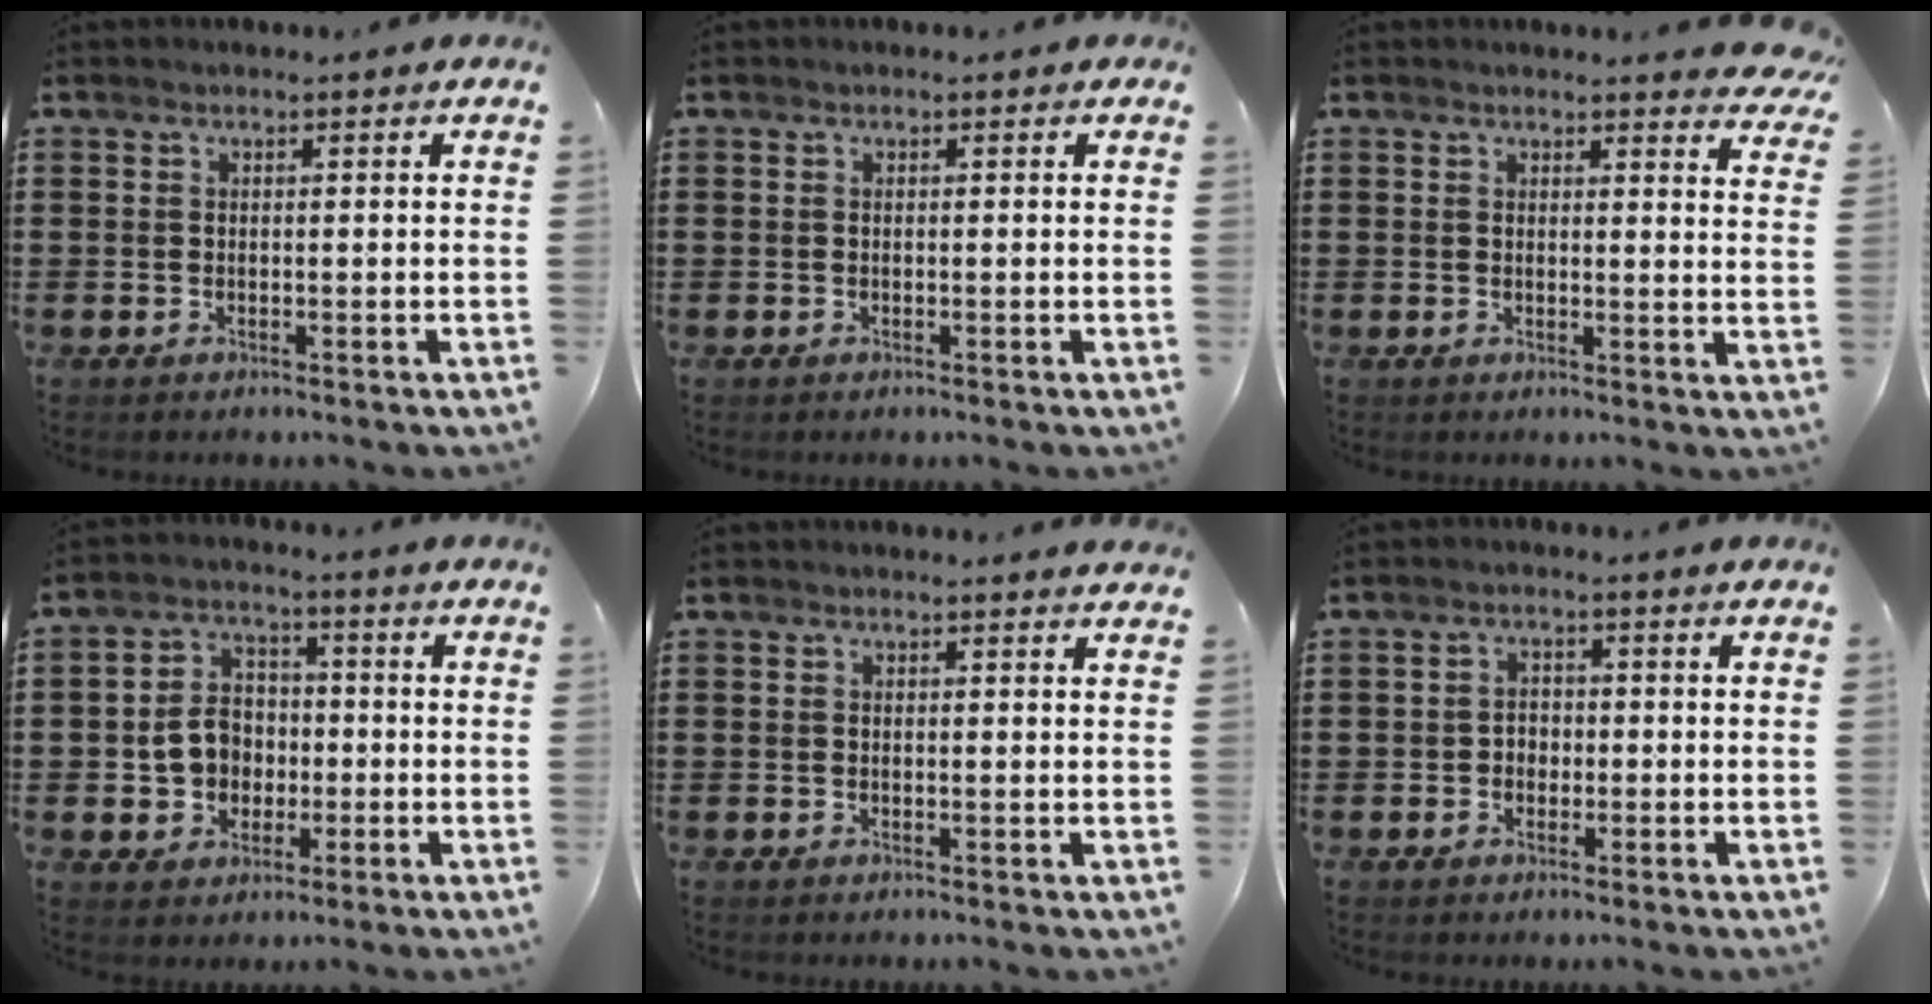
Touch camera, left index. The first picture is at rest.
{"total": 0.0}
{"total": 2.7, "force": [2.7, 0.1, 0.6], "torque": [-0.004, -0.014, 0.047]}
{"total": 6.4, "force": [-0.9, 5.6, 3.1], "torque": [-0.071, 0.011, -0.020]}
{"total": 0.8, "force": [0.8, -0.1, 0.3], "torque": [0.001, -0.006, 0.014]}
{"total": 1.8, "force": [-0.6, 1.6, 0.7], "torque": [-0.019, 0.004, -0.015]}